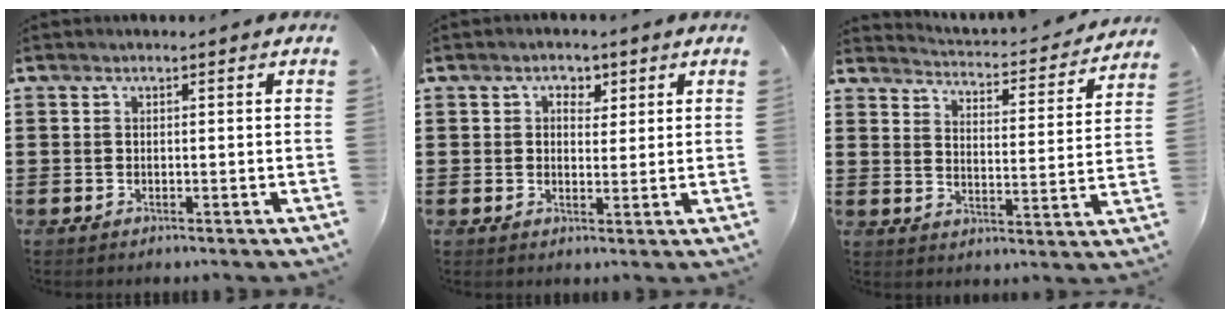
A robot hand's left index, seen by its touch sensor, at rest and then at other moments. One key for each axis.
{"total": 2.6, "fx": 1.3, "fy": 2.0, "fz": 1.0, "tx": -0.020, "ty": 0.006, "tz": 0.018}
{"total": 3.1, "fx": 3.1, "fy": -0.1, "fz": 0.2, "tx": -0.028, "ty": -0.031, "tz": 0.045}